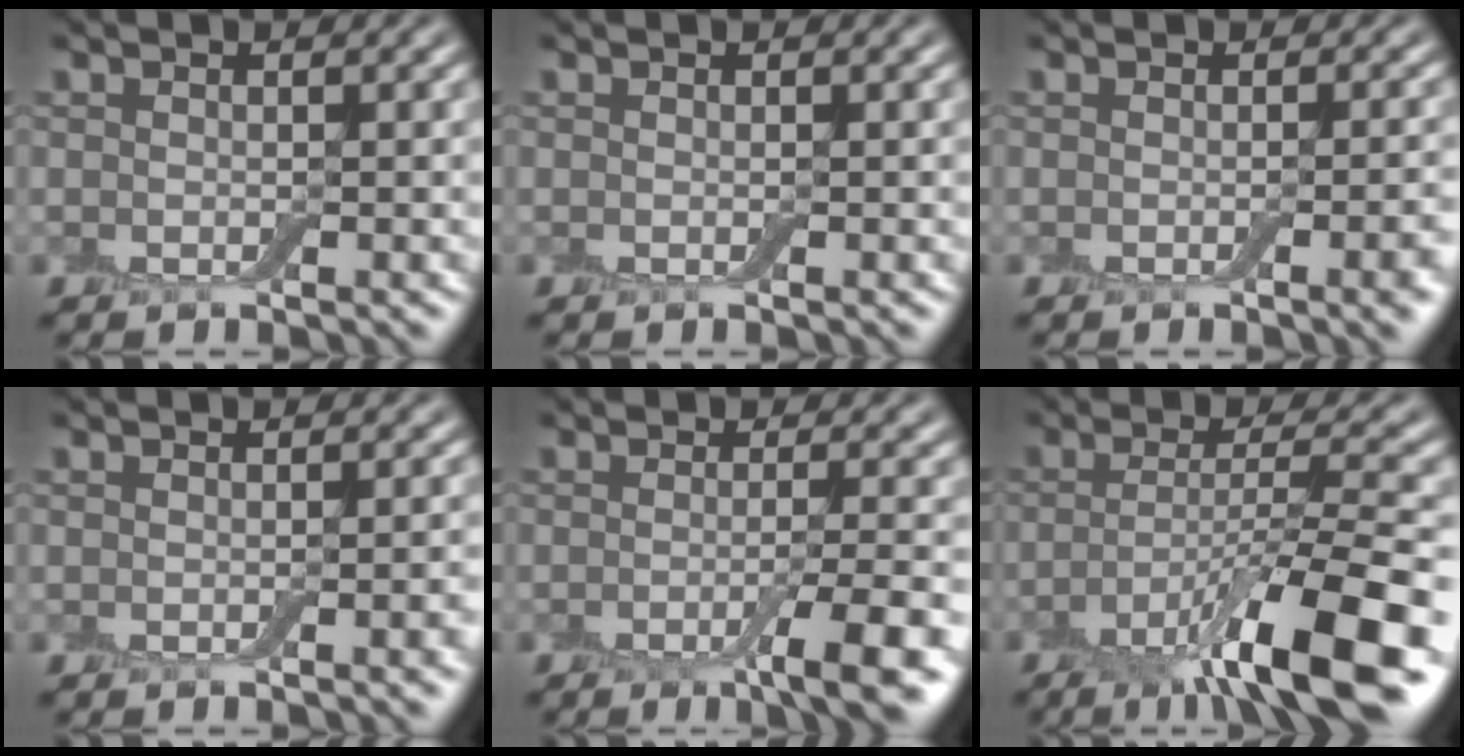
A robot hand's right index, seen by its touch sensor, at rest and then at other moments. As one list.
[{"total": 0.0}, {"total": 3.2, "force": [-1.3, 0.9, 2.8], "torque": [-0.030, -0.002, -0.014]}, {"total": 2.3, "force": [-0.7, 0.6, 2.1], "torque": [-0.024, -0.001, -0.009]}, {"total": 4.8, "force": [-2.4, 0.8, 4.2], "torque": [-0.058, -0.003, -0.037]}, {"total": 10.0, "force": [-5.0, 1.8, 8.5], "torque": [-0.126, 0.008, -0.092]}]